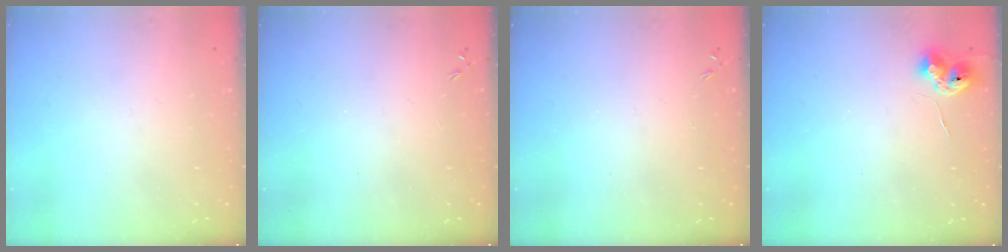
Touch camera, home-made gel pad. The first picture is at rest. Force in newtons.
{"total": 1.1, "press": 0.9, "slide": 0.5}
{"total": 0.0}
{"total": 7.4, "press": 7.4, "slide": 0.7}